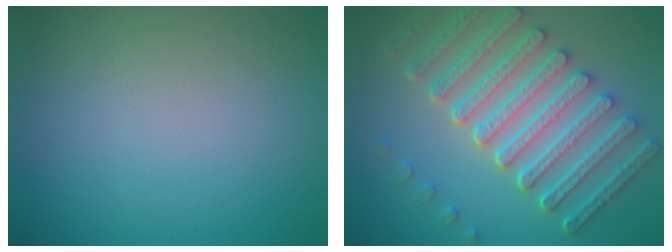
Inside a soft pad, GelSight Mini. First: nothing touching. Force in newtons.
{"total": 7.9, "press": 6.2, "slide": 5.0}